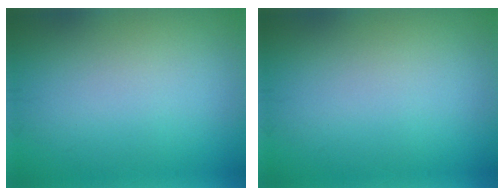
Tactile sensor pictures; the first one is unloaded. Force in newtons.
{"total": 0.0}